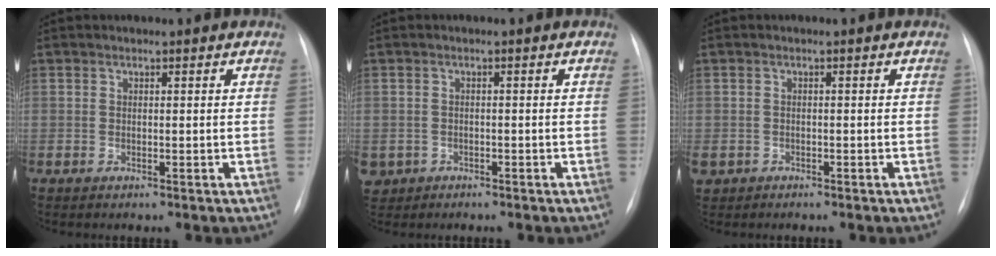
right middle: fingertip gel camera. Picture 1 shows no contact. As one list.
[{"total": 3.7, "force": [-2.1, 3.1, 0.4], "torque": [-0.010, 0.004, -0.034]}, {"total": 3.5, "force": [-2.2, 2.5, 0.9], "torque": [-0.022, -0.001, -0.035]}]